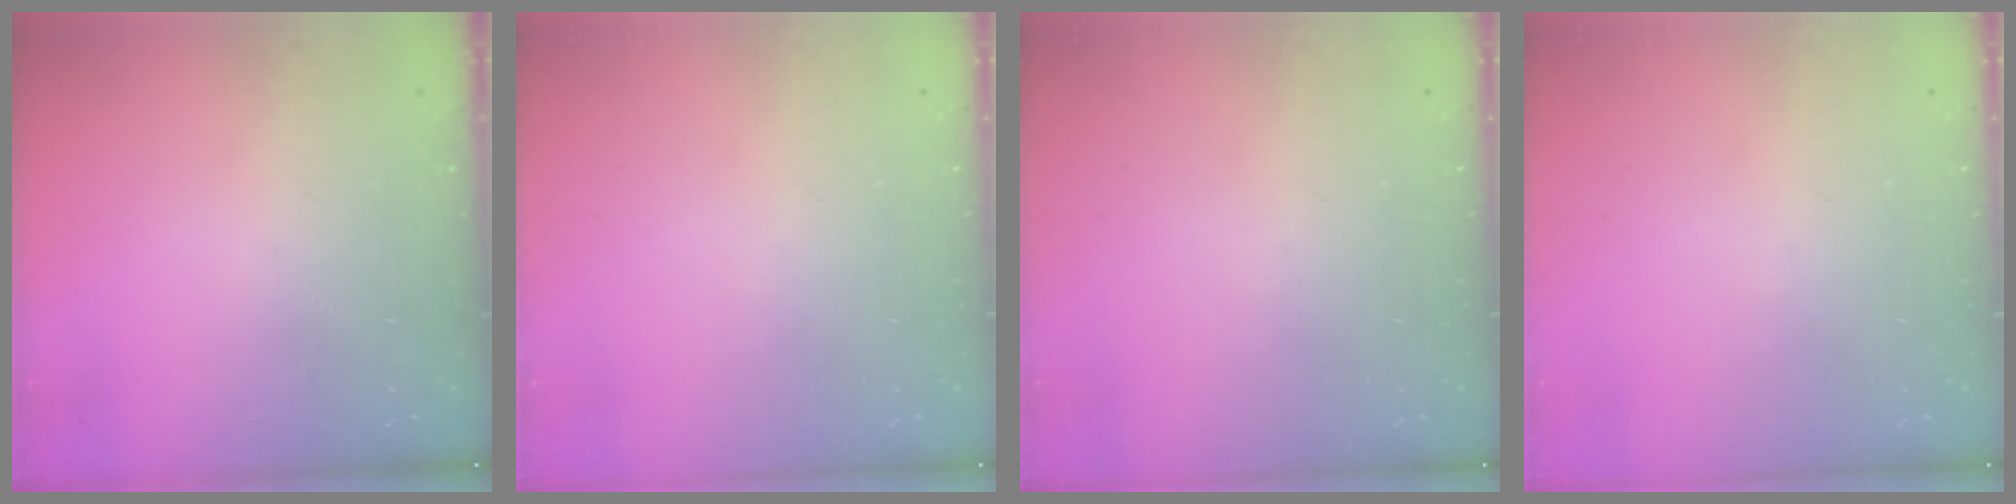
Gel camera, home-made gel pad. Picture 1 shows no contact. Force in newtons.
{"total": 0.0}
{"total": 0.0}
{"total": 0.0}